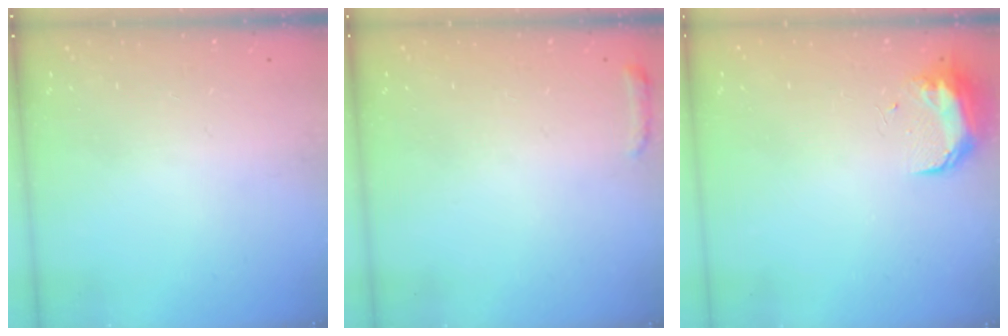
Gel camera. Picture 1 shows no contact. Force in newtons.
{"total": 4.7, "press": 4.6, "slide": 0.9}
{"total": 8.7, "press": 8.7, "slide": 0.6}